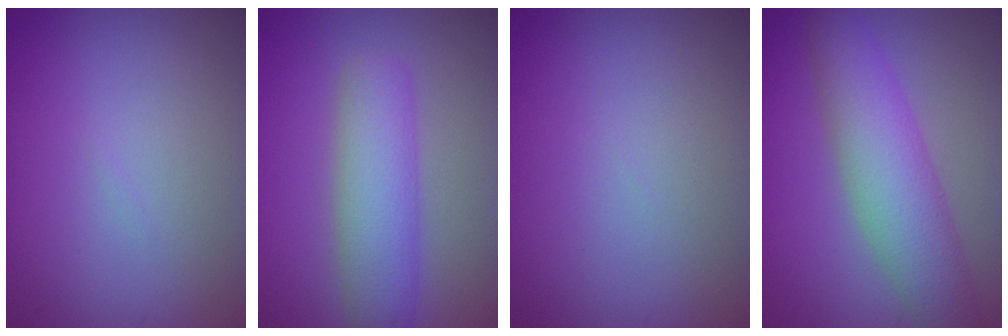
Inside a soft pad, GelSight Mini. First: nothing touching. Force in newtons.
{"total": 4.7, "press": 4.7, "slide": 0.2}
{"total": 0.0}
{"total": 6.0, "press": 6.0, "slide": 0.1}